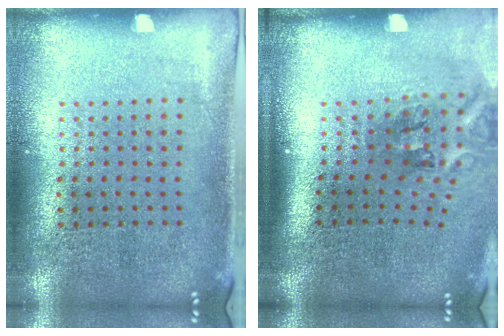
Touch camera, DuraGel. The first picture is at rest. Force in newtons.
{"total": 2.2, "press": 1.3, "slide": 1.8}